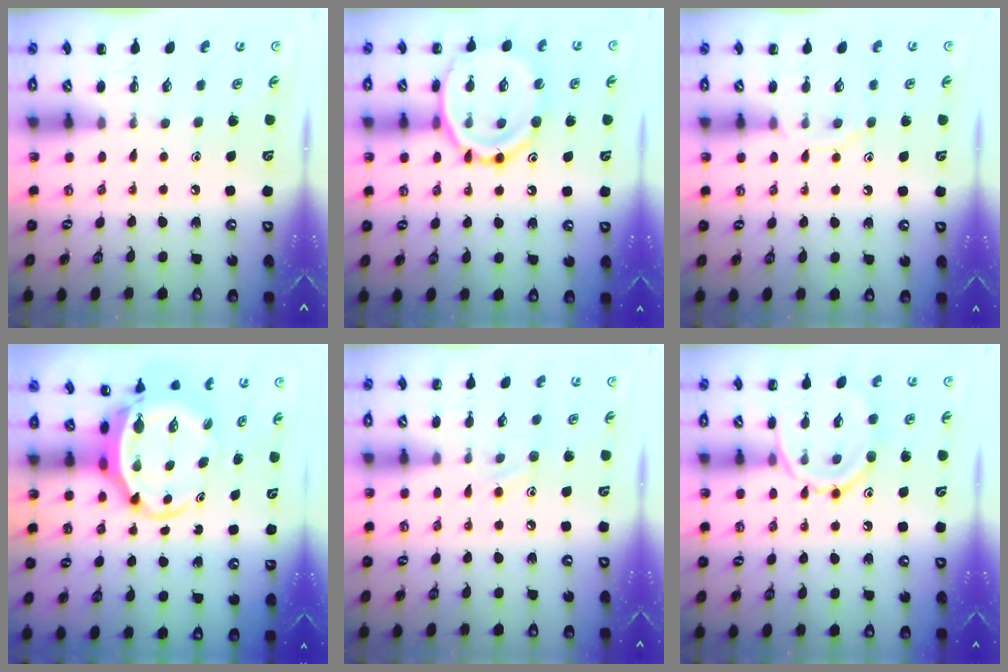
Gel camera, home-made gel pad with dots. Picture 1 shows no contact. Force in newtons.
{"total": 17.6, "press": 17.4, "slide": 2.0}
{"total": 7.6, "press": 7.6, "slide": 0.7}
{"total": 7.4, "press": 7.1, "slide": 1.9}
{"total": 6.5, "press": 6.2, "slide": 1.9}
{"total": 12.1, "press": 12.1, "slide": 0.3}